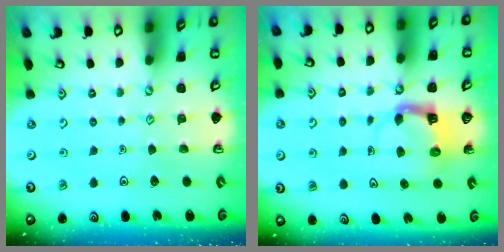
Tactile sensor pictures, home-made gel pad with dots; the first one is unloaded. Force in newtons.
{"total": 4.6, "press": 4.6, "slide": 0.1}